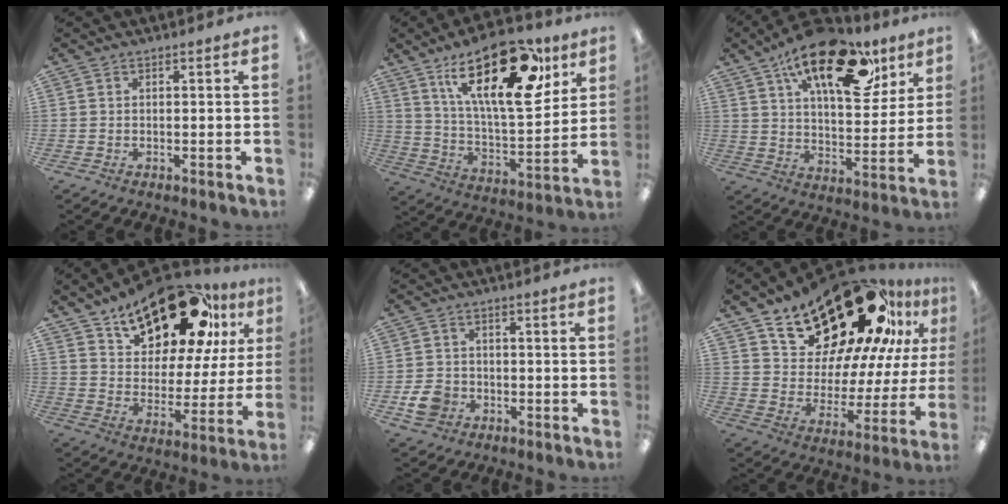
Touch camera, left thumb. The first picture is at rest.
{"total": 26.0, "force": [14.1, 10.6, 19.1], "torque": [-0.285, -0.068, 0.235]}
{"total": 23.2, "force": [13.3, 10.4, 15.9], "torque": [-0.237, -0.060, 0.219]}
{"total": 22.2, "force": [16.9, 8.8, 11.3], "torque": [-0.179, -0.105, 0.292]}
{"total": 6.2, "force": [-2.3, 4.9, 3.0], "torque": [-0.057, 0.008, -0.042]}
{"total": 28.0, "force": [20.3, 13.1, 14.3], "torque": [-0.220, -0.126, 0.357]}